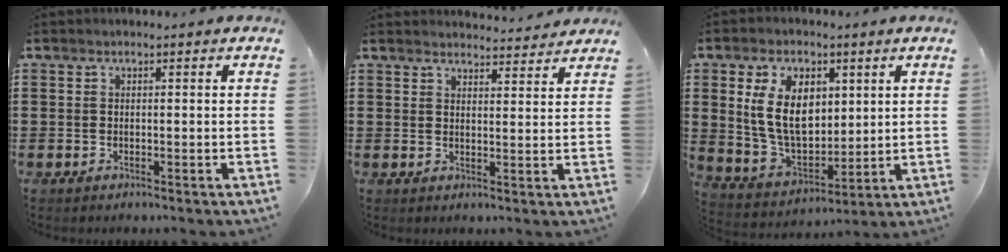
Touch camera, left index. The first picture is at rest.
{"total": 3.1, "force": [3.1, 0.2, 0.2], "torque": [-0.006, -0.018, 0.055]}
{"total": 10.9, "force": [3.4, 6.8, 7.8], "torque": [-0.184, 0.007, 0.060]}